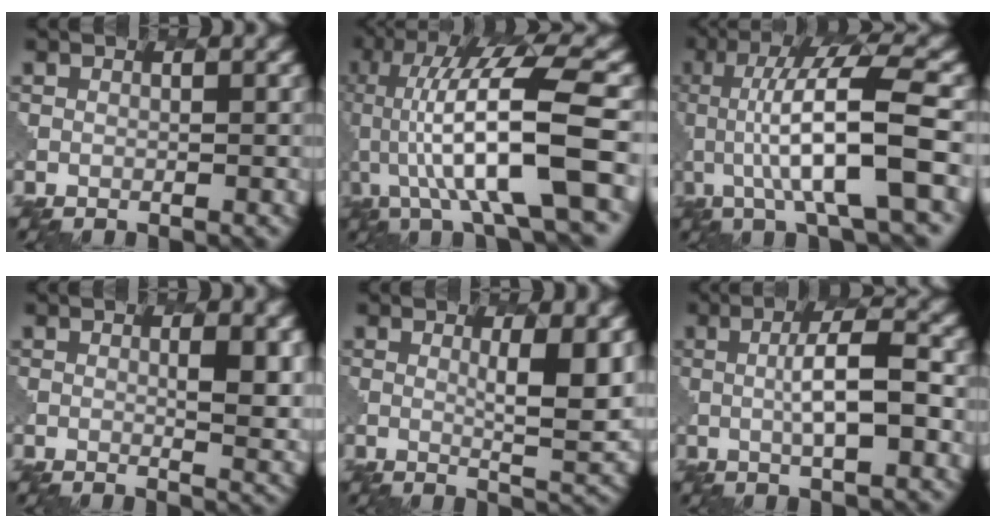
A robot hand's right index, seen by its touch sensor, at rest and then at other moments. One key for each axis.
{"total": 11.0, "fx": -1.0, "fy": 2.1, "fz": 10.7, "tx": -0.185, "ty": 0.018, "tz": -0.017}
{"total": 9.1, "fx": -0.5, "fy": 1.9, "fz": 8.9, "tx": -0.146, "ty": 0.011, "tz": -0.009}
{"total": 4.3, "fx": 1.0, "fy": 1.2, "fz": 4.0, "tx": -0.053, "ty": -0.004, "tz": 0.019}
{"total": 4.9, "fx": 1.3, "fy": 1.0, "fz": 4.6, "tx": -0.069, "ty": -0.010, "tz": 0.026}
{"total": 4.6, "fx": 0.4, "fy": 1.0, "fz": 4.5, "tx": -0.081, "ty": 0.004, "tz": 0.006}